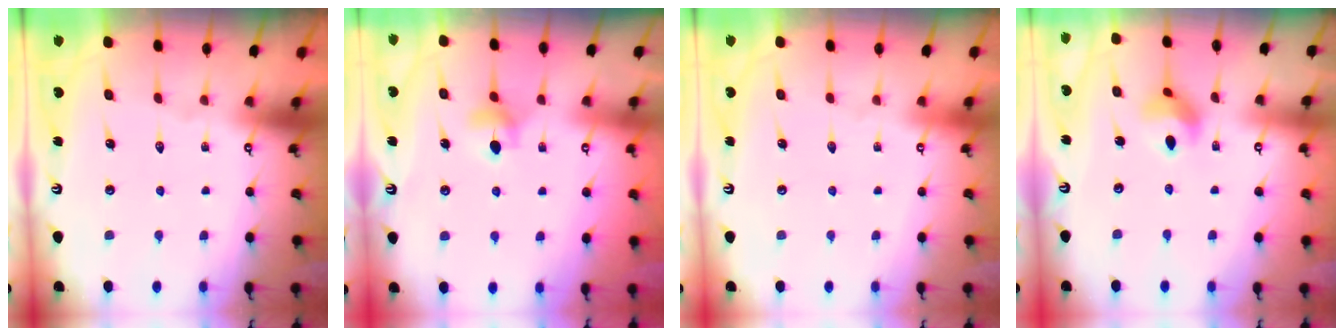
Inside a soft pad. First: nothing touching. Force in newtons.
{"total": 5.3, "press": 5.3, "slide": 0.7}
{"total": 0.0}
{"total": 6.8, "press": 6.8, "slide": 0.2}